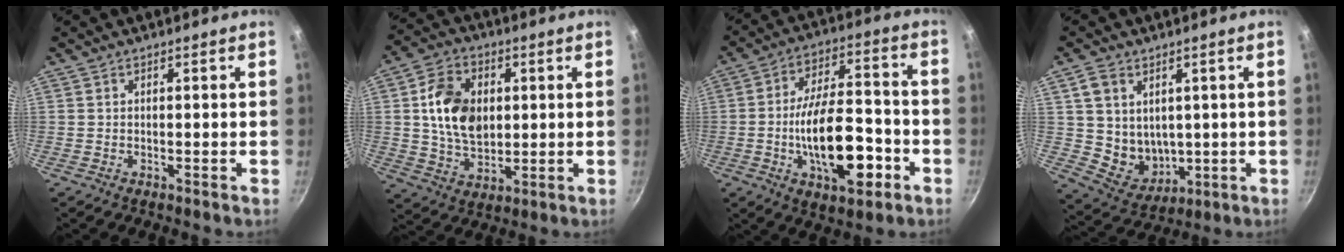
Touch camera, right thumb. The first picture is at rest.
{"total": 13.5, "force": [2.1, 9.5, 9.3], "torque": [-0.143, -0.002, 0.037]}
{"total": 18.4, "force": [-5.6, 8.4, 15.4], "torque": [-0.227, 0.041, -0.085]}
{"total": 9.4, "force": [2.1, 7.8, 4.7], "torque": [-0.060, -0.021, 0.057]}